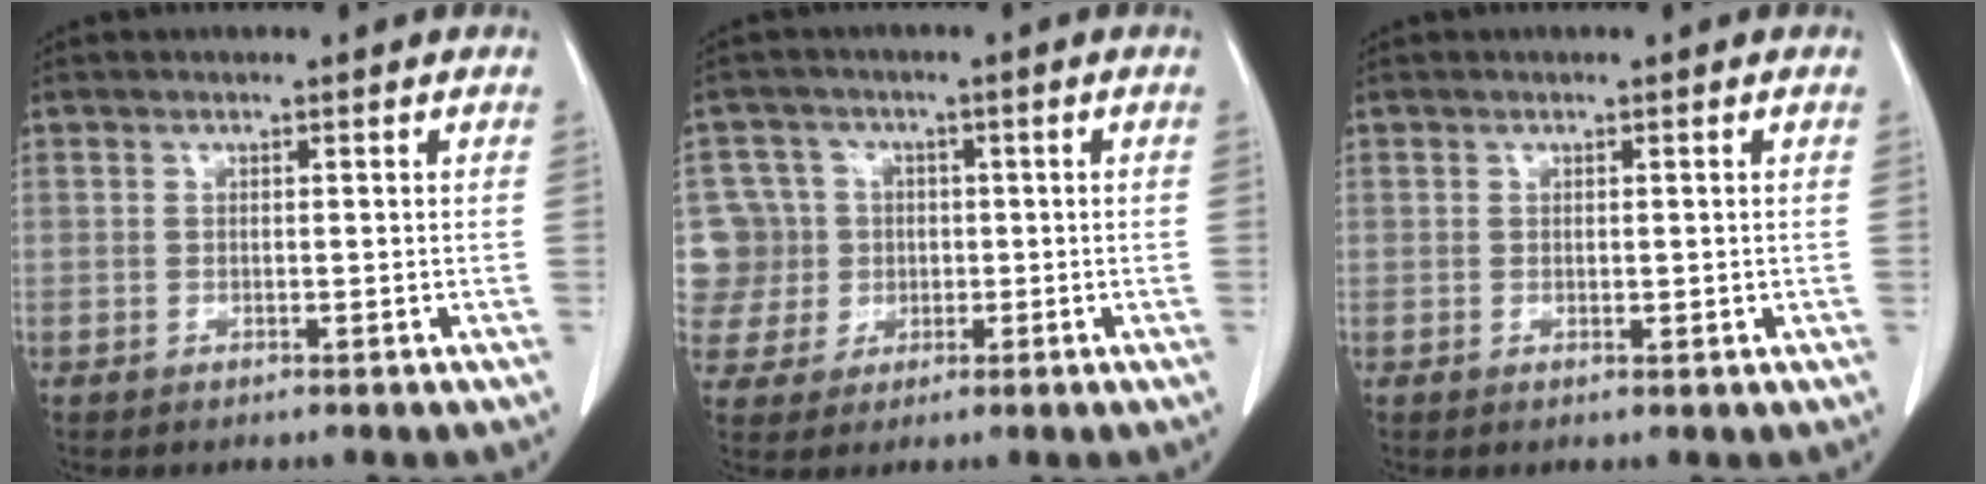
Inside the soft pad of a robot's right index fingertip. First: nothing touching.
{"total": 7.9, "force": [0.4, 7.9, 0.4], "torque": [-0.013, 0.027, 0.021]}
{"total": 0.8, "force": [0.0, 0.5, 0.6], "torque": [-0.007, -0.002, 0.003]}